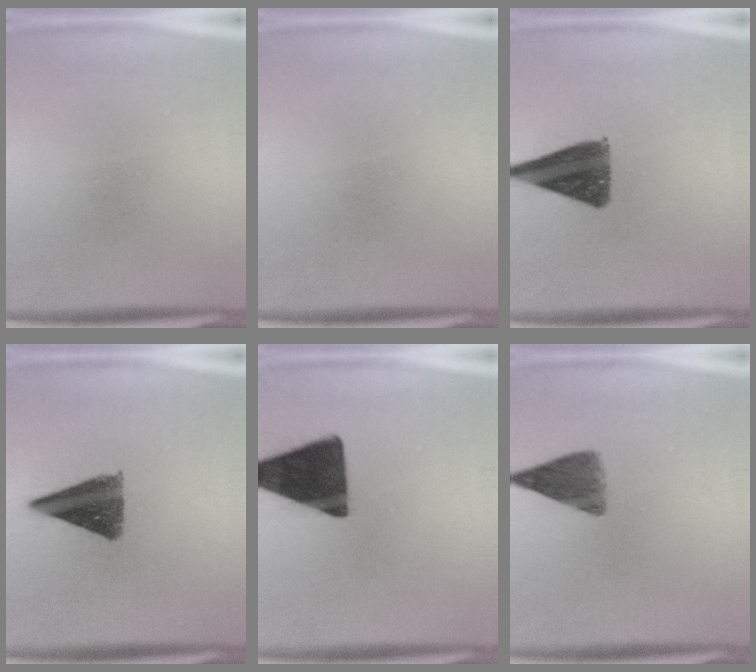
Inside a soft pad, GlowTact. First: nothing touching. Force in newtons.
{"total": 0.0}
{"total": 11.2}
{"total": 10.4}
{"total": 16.8}
{"total": 6.4}